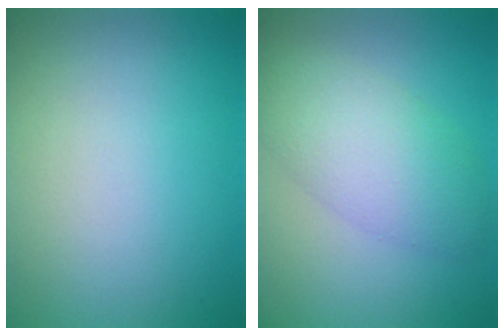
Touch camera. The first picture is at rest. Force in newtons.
{"total": 5.4, "press": 5.4, "slide": 0.1}